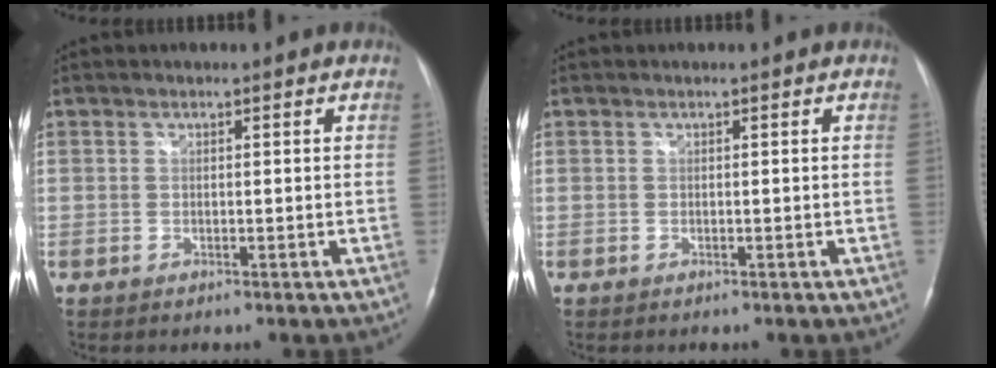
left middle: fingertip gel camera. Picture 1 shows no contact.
{"total": 0.0}